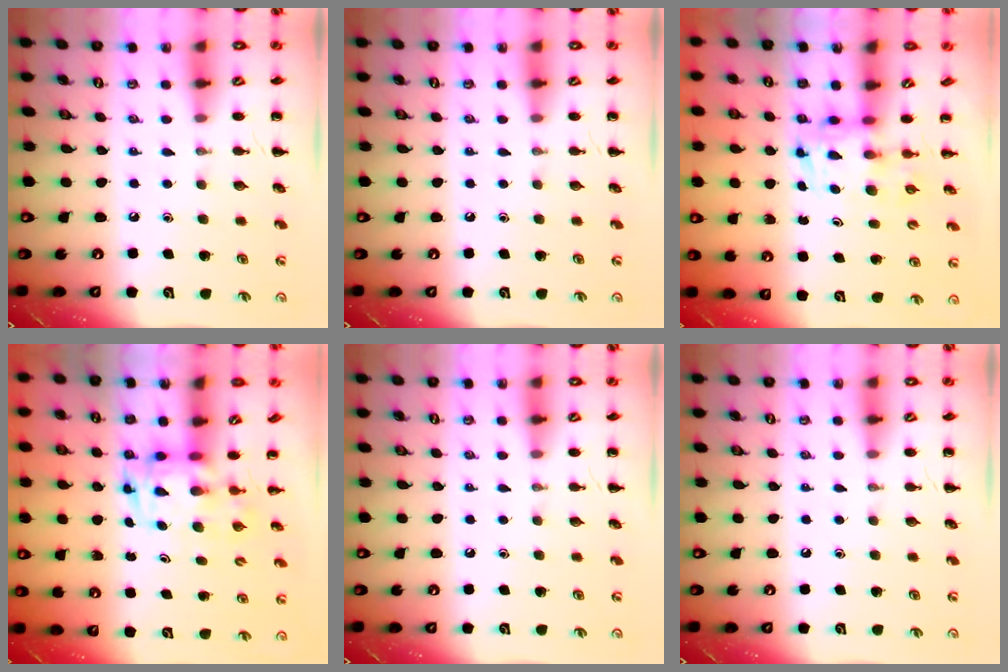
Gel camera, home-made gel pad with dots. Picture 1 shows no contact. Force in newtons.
{"total": 0.0}
{"total": 3.6, "press": 3.6, "slide": 0.6}
{"total": 3.0, "press": 3.0, "slide": 0.6}
{"total": 0.0}
{"total": 0.0}